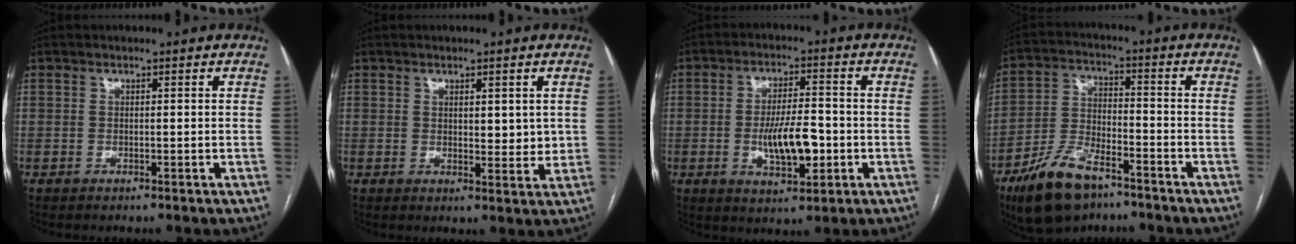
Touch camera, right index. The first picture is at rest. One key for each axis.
{"total": 3.8, "fx": 1.1, "fy": 1.6, "fz": 3.3, "tx": -0.044, "ty": -0.009, "tz": 0.017}
{"total": 8.5, "fx": -1.8, "fy": 2.8, "fz": 7.8, "tx": -0.140, "ty": 0.003, "tz": -0.025}
{"total": 11.7, "fx": -7.9, "fy": 4.5, "fz": 7.3, "tx": -0.153, "ty": -0.011, "tz": -0.146}